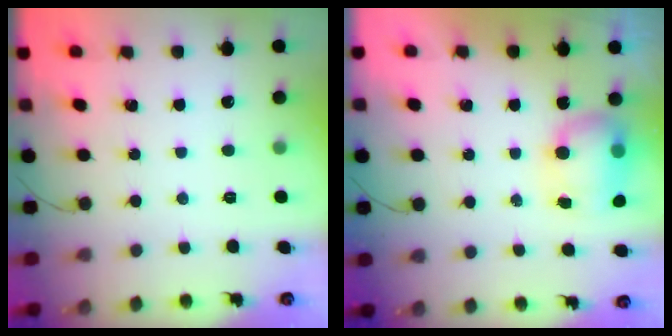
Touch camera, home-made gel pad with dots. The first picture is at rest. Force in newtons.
{"total": 7.7, "press": 7.6, "slide": 1.4}